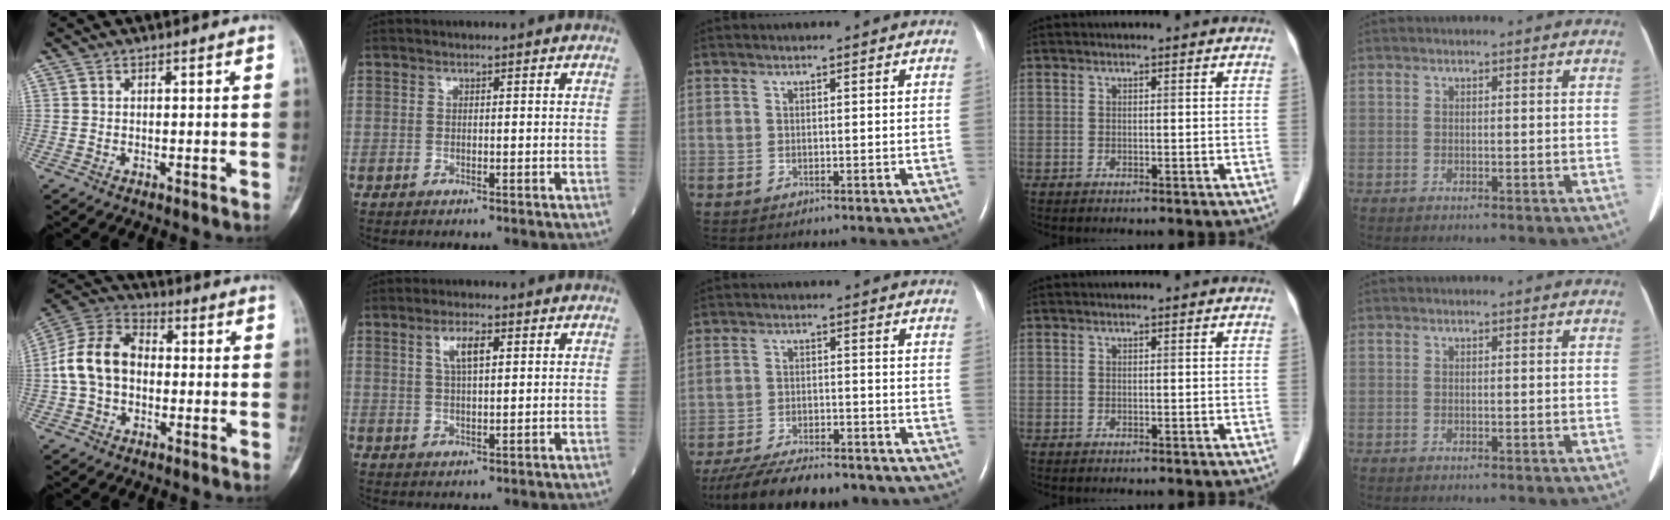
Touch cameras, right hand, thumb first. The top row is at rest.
{"thumb": {"total": 12.3, "force": [-0.8, 9.0, 8.4], "torque": [-0.148, 0.039, -0.027]}, "index": {"total": 4.3, "force": [1.8, 1.1, 3.8], "torque": [-0.073, 0.006, 0.034]}, "middle": {"total": 15.1, "force": [-12.6, 4.2, 7.3], "torque": [-0.148, -0.018, -0.191]}}